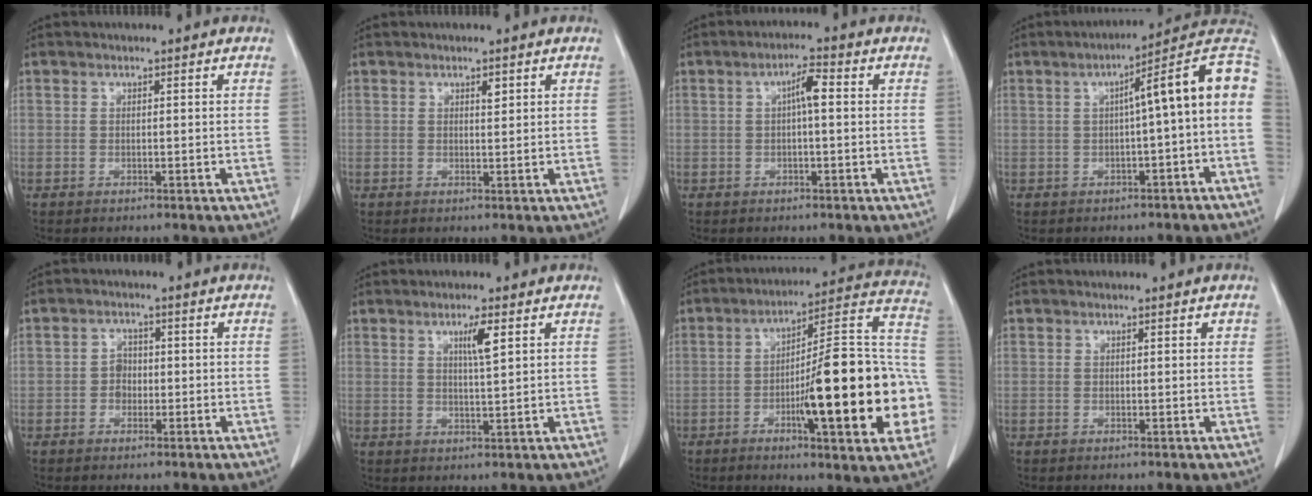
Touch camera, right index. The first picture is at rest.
{"total": 1.0, "force": [0.6, 0.3, 0.8], "torque": [-0.014, -0.003, 0.009]}
{"total": 3.3, "force": [0.4, 0.5, 3.3], "torque": [-0.057, 0.008, 0.006]}
{"total": 11.3, "force": [0.4, 0.3, 11.2], "torque": [-0.149, 0.039, -0.003]}
{"total": 2.3, "force": [-0.6, 1.9, 1.1], "torque": [-0.012, 0.008, -0.011]}
{"total": 3.5, "force": [1.6, 0.0, 3.1], "torque": [-0.055, -0.004, 0.028]}
{"total": 23.8, "force": [-5.5, 3.6, 22.9], "torque": [-0.264, 0.021, -0.074]}
{"total": 0.6, "force": [0.3, 0.2, 0.5], "torque": [-0.009, 0.000, 0.004]}